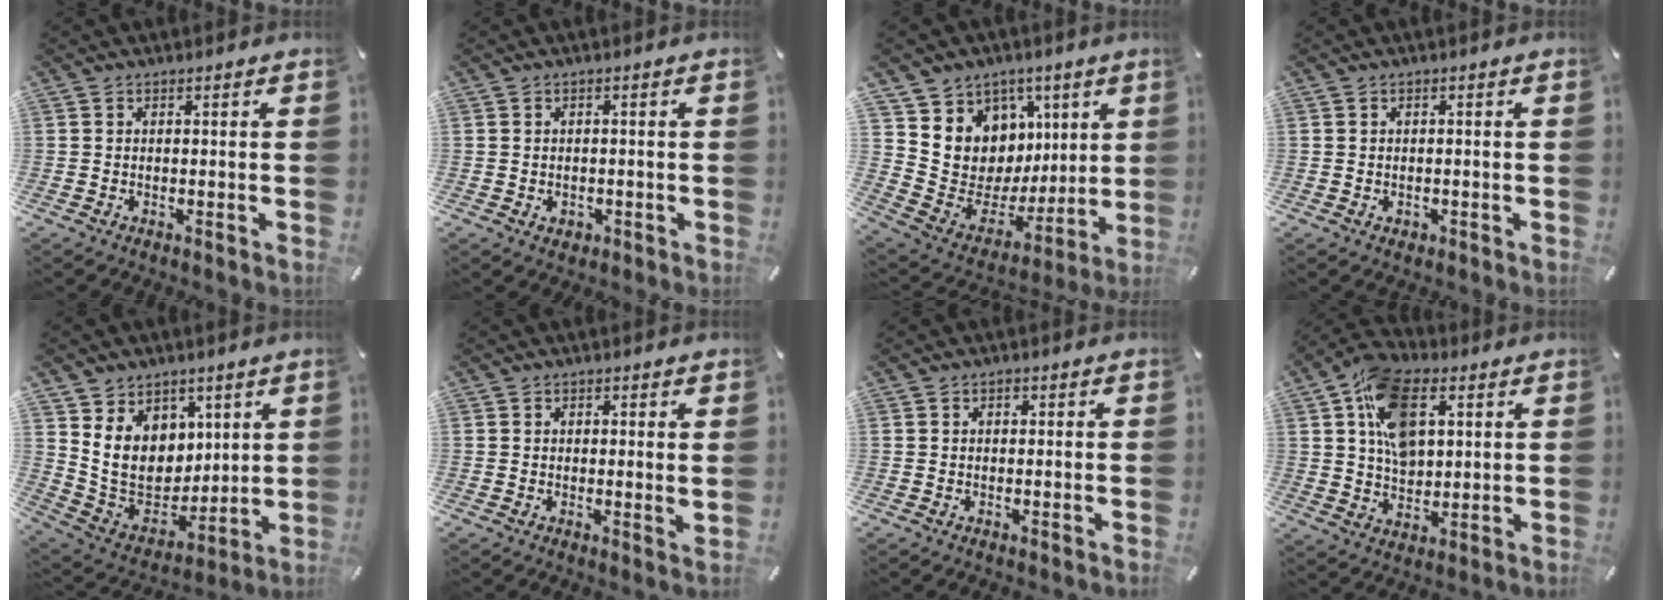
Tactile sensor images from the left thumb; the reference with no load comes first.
{"total": 1.7, "force": [-0.5, 1.5, 0.8], "torque": [-0.016, 0.004, -0.011]}
{"total": 11.4, "force": [3.1, 10.9, 1.0], "torque": [-0.009, -0.054, 0.080]}
{"total": 0.9, "force": [-0.2, 0.8, 0.4], "torque": [-0.008, 0.003, -0.006]}
{"total": 13.7, "force": [4.9, 11.8, 5.0], "torque": [-0.099, -0.042, 0.105]}
{"total": 1.4, "force": [0.7, 0.5, 1.0], "torque": [-0.013, -0.003, 0.012]}
{"total": 0.9, "force": [0.3, 0.7, 0.5], "torque": [-0.003, 0.000, 0.002]}
{"total": 14.1, "force": [4.6, 9.7, 9.2], "torque": [-0.169, 0.005, 0.084]}